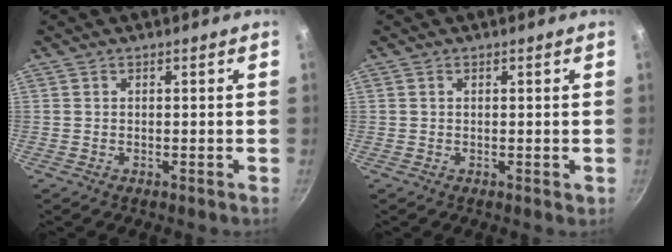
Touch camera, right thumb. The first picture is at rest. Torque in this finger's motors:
{"motor_torque": [-0.59, 0.27, -0.21, 0.14, 0.07]}